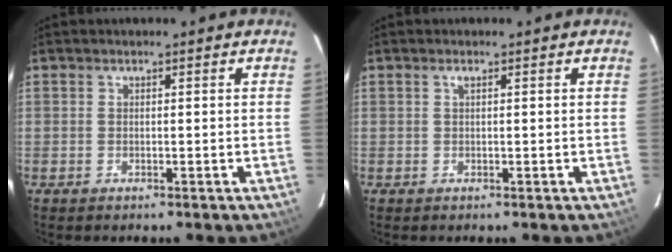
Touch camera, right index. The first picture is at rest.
{"total": 0.5, "force": [0.3, 0.0, 0.4], "torque": [-0.009, 0.004, 0.003]}